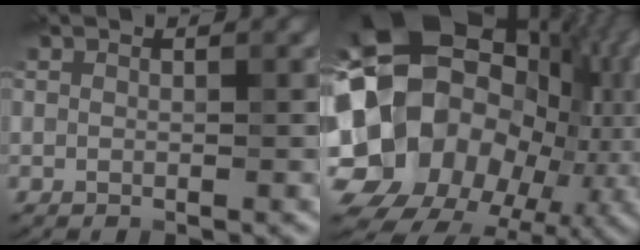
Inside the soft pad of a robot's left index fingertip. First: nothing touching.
{"total": 22.0, "force": [-2.1, 18.2, 12.2], "torque": [-0.209, -0.010, -0.078]}